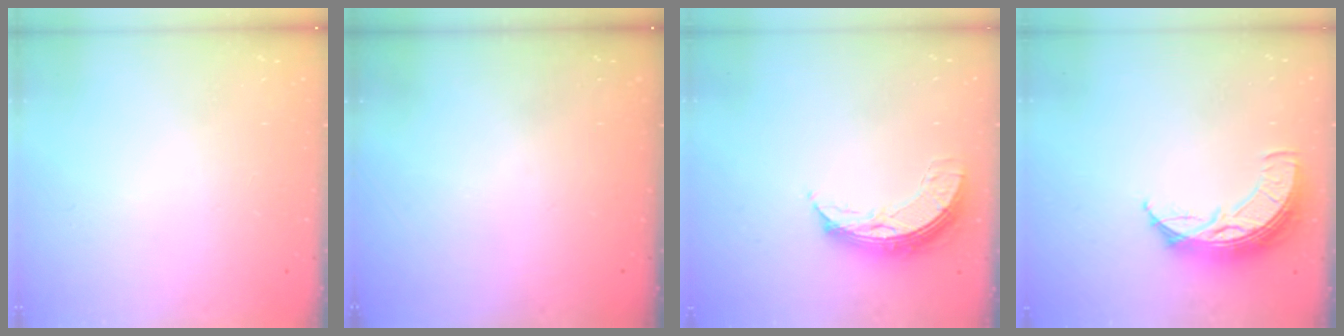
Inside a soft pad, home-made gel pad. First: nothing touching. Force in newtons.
{"total": 0.0}
{"total": 7.9, "press": 7.8, "slide": 0.8}
{"total": 10.9, "press": 10.9, "slide": 0.7}